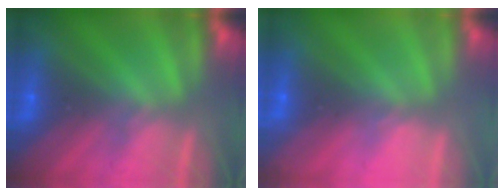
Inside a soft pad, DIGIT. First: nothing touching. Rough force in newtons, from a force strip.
{"total": 2.3}